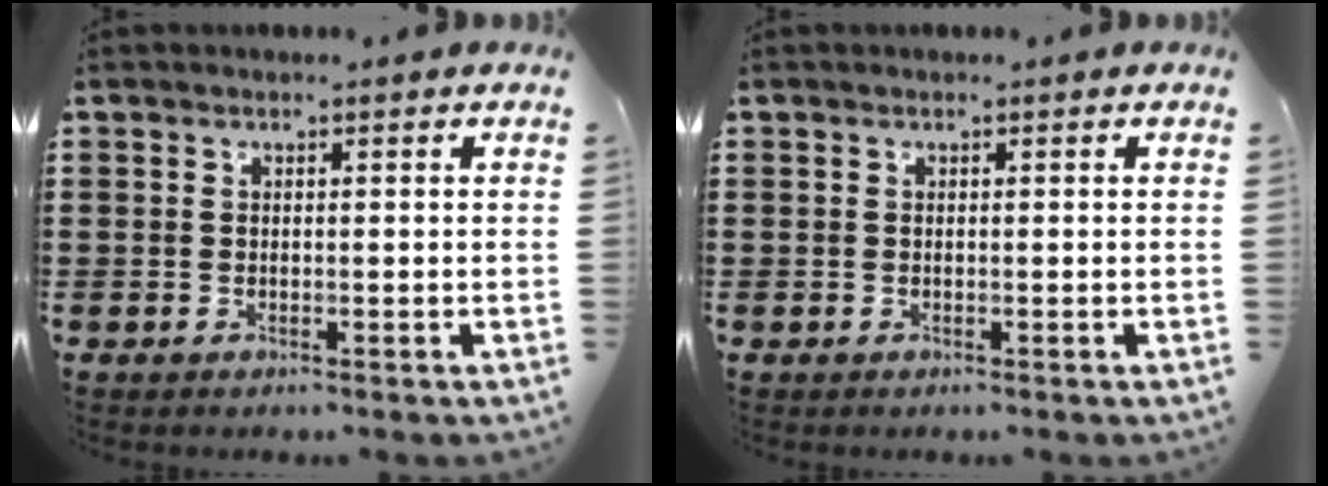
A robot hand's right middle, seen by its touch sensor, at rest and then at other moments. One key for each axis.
{"total": 0.0}